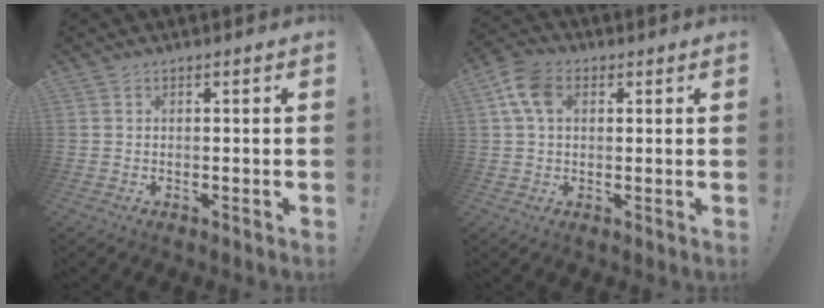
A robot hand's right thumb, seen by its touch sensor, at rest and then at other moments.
{"total": 9.4, "force": [2.8, 6.5, 6.1], "torque": [-0.110, 0.007, 0.056]}